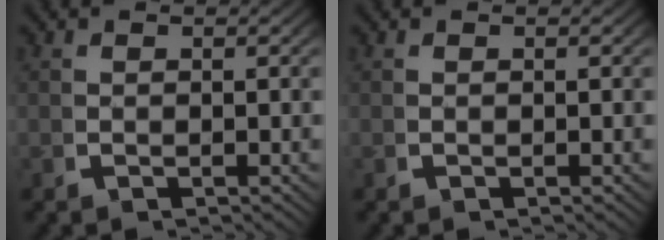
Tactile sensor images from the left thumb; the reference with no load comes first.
{"total": 1.0, "force": [0.3, -0.9, -0.5], "torque": [0.020, 0.004, 0.005]}